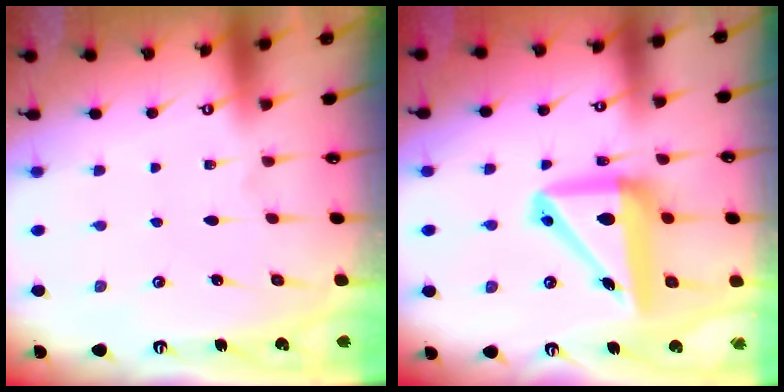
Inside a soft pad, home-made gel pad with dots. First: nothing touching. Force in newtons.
{"total": 14.1, "press": 13.8, "slide": 2.9}